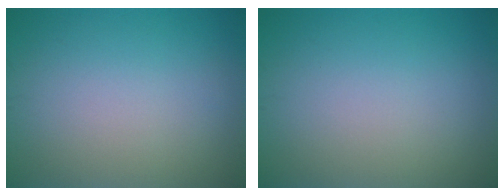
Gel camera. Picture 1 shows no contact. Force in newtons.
{"total": 0.0}